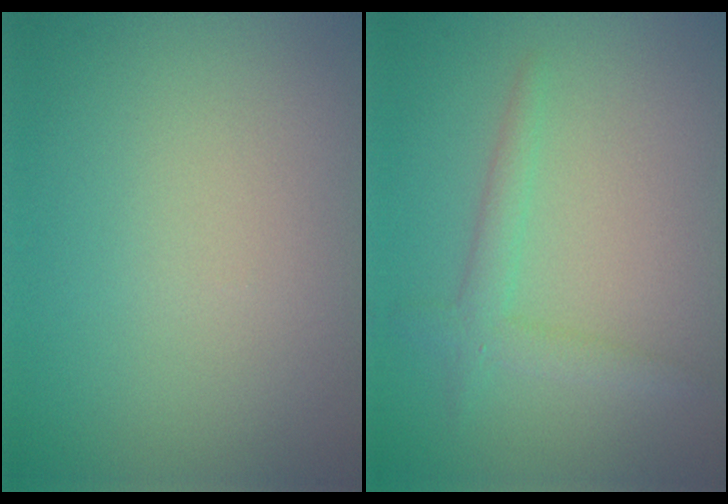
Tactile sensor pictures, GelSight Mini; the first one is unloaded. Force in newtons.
{"total": 3.0, "press": 3.0, "slide": 0.2}